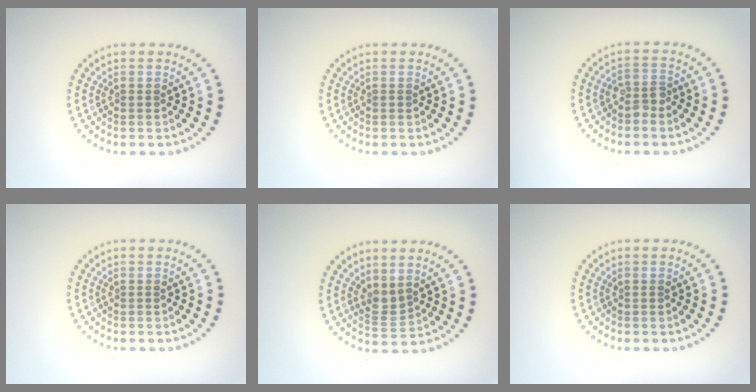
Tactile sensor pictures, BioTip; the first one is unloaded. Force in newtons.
{"total": 0.0}
{"total": 1.7, "press": 1.6, "slide": 0.6}
{"total": 0.0}
{"total": 1.9, "press": 1.5, "slide": 1.0}
{"total": 0.0}